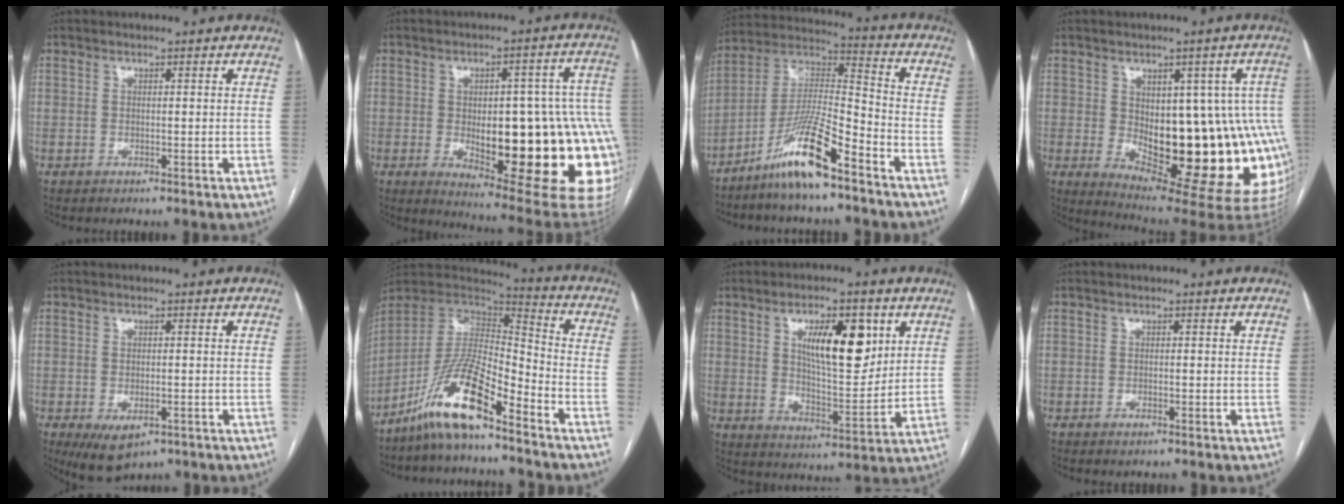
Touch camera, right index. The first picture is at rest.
{"total": 26.0, "force": [-4.0, 8.1, 24.4], "torque": [-0.225, 0.020, -0.026]}
{"total": 13.1, "force": [-8.8, 1.0, 9.6], "torque": [-0.193, -0.003, -0.169]}
{"total": 20.7, "force": [-2.1, 8.6, 18.7], "torque": [-0.174, 0.020, -0.001]}
{"total": 6.1, "force": [-3.0, 3.2, 4.1], "torque": [-0.068, -0.012, -0.039]}
{"total": 13.9, "force": [-9.6, 2.5, 9.7], "torque": [-0.188, 0.009, -0.180]}
{"total": 12.3, "force": [4.7, 4.1, 10.6], "torque": [-0.172, 0.002, 0.082]}
{"total": 0.7, "force": [-0.5, 0.3, 0.4], "torque": [-0.009, -0.002, -0.005]}